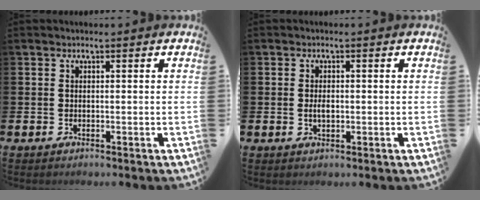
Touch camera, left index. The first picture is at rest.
{"total": 1.7, "force": [-0.1, 0.9, 1.4], "torque": [-0.023, 0.003, -0.003]}